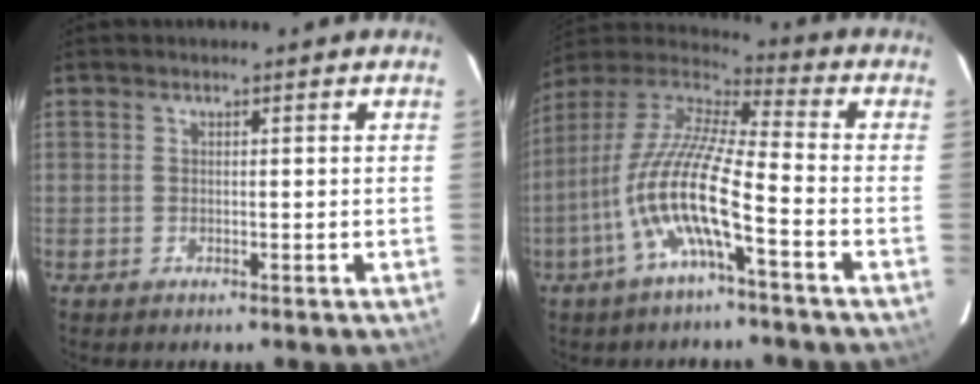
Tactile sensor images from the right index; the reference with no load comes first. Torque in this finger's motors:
{"motor_torque": [1.94, -0.20, 1.05, 0.21]}